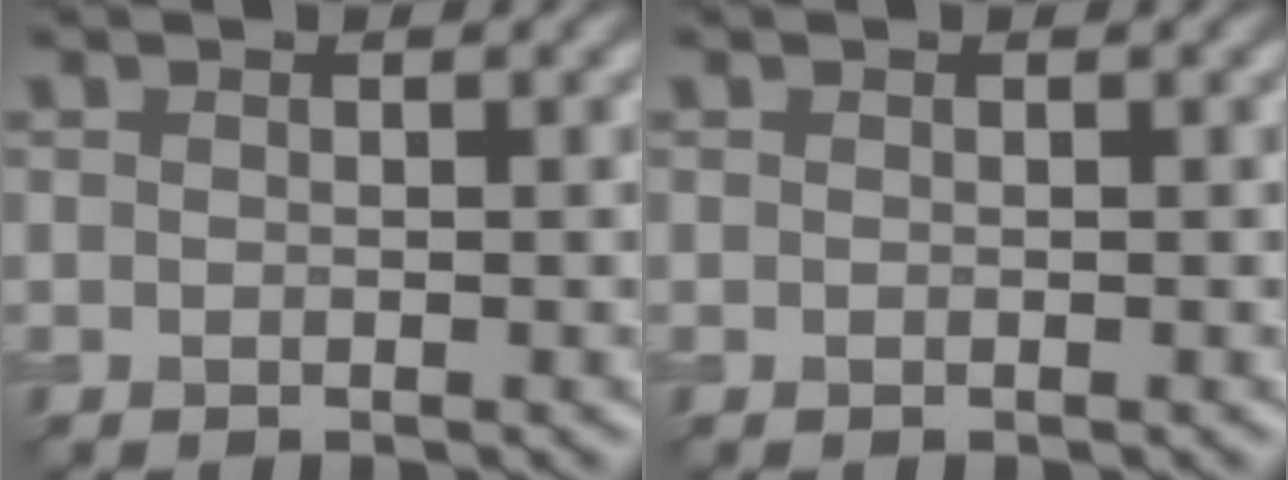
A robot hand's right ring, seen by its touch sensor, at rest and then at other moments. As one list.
[{"total": 0.0}]